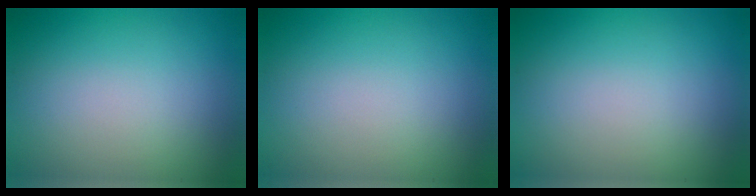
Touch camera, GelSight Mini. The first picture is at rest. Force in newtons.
{"total": 0.0}
{"total": 0.0}